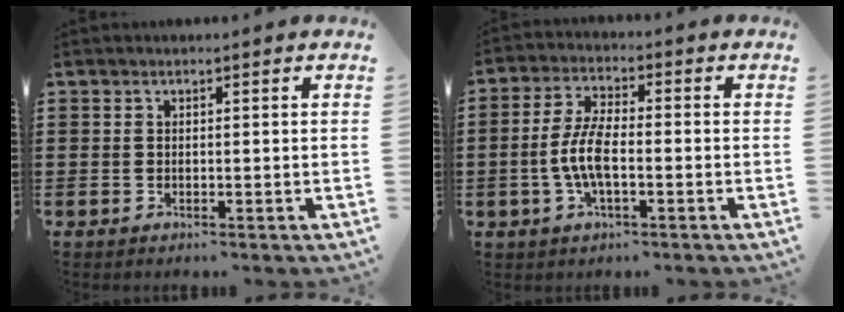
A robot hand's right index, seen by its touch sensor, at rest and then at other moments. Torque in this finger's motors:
{"motor_torque": [2.14, 0.00, 0.21, 0.21]}